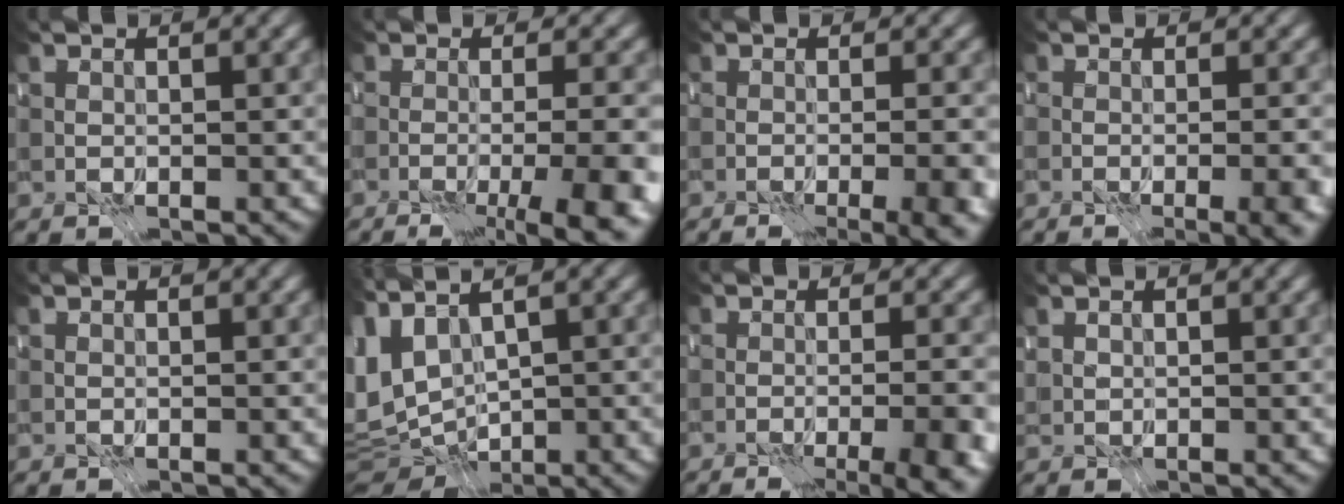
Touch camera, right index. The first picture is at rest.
{"total": 12.1, "force": [-7.1, 3.4, 9.2], "torque": [-0.077, -0.011, -0.067]}
{"total": 10.4, "force": [-5.2, 4.9, 7.5], "torque": [-0.068, -0.010, -0.050]}
{"total": 7.6, "force": [-3.8, 3.6, 5.5], "torque": [-0.036, -0.013, -0.038]}
{"total": 0.0}
{"total": 2.8, "force": [-1.2, -1.0, 2.3], "torque": [-0.035, -0.012, -0.014]}
{"total": 11.6, "force": [-7.0, 4.7, 8.0], "torque": [-0.065, -0.007, -0.074]}
{"total": 0.8, "force": [0.0, -0.5, -0.7], "torque": [-0.001, -0.001, 0.016]}